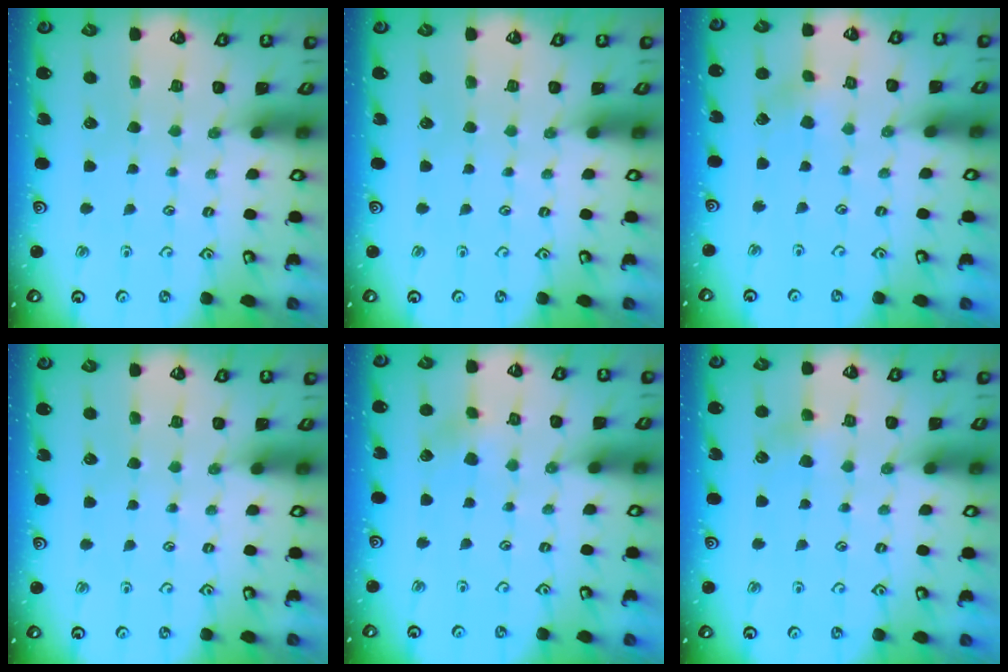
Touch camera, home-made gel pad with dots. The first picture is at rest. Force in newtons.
{"total": 0.0}
{"total": 3.0, "press": 2.9, "slide": 0.6}
{"total": 0.0}
{"total": 3.8, "press": 3.8, "slide": 0.4}
{"total": 3.6, "press": 3.6, "slide": 0.3}